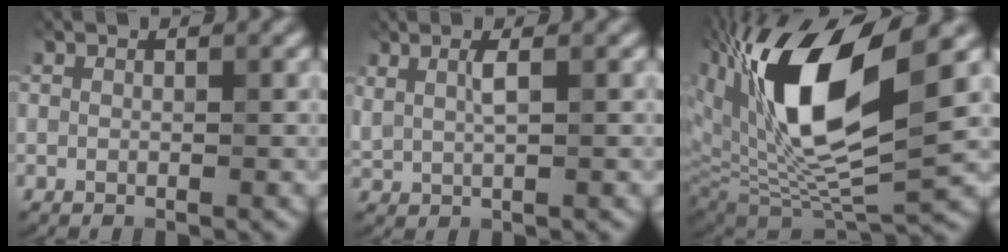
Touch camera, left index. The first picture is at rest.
{"total": 1.6, "force": [0.7, 0.2, 1.4], "torque": [-0.032, -0.001, 0.016]}
{"total": 14.4, "force": [4.1, 5.4, 12.8], "torque": [-0.233, 0.001, 0.067]}